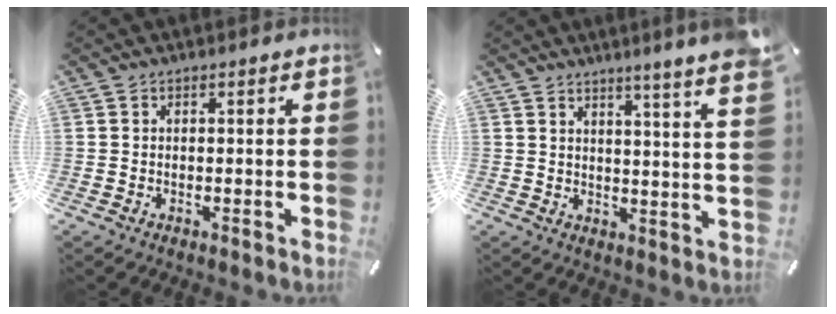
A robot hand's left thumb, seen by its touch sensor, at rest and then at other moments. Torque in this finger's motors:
{"motor_torque": [1.01, 0.91, 1.27, -1.50, 0.06]}